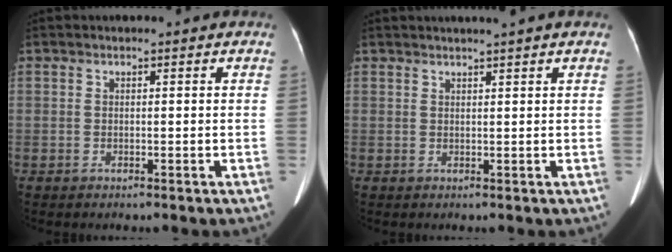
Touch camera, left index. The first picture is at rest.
{"total": 2.8, "force": [2.3, -0.5, 1.4], "torque": [-0.017, 0.017, 0.036]}